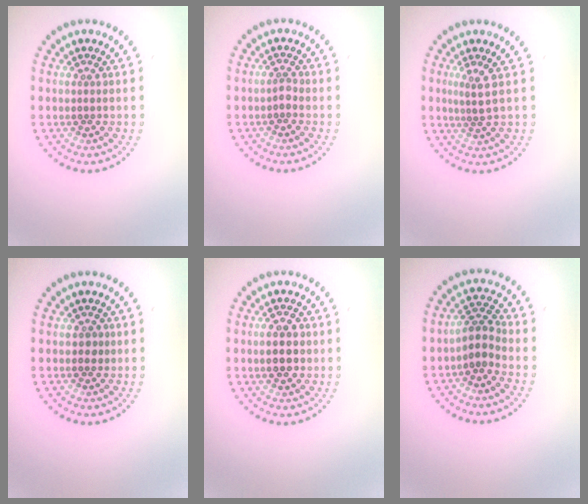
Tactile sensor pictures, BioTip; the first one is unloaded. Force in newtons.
{"total": 1.0, "press": 0.7, "slide": 0.7}
{"total": 1.6, "press": 1.0, "slide": 1.2}
{"total": 0.9, "press": 0.8, "slide": 0.3}
{"total": 3.0, "press": 3.0, "slide": 0.1}
{"total": 2.3, "press": 1.9, "slide": 1.4}